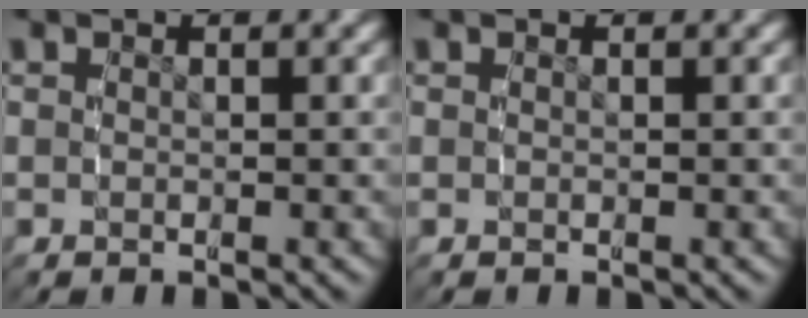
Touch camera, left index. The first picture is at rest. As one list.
[{"total": 0.0}]